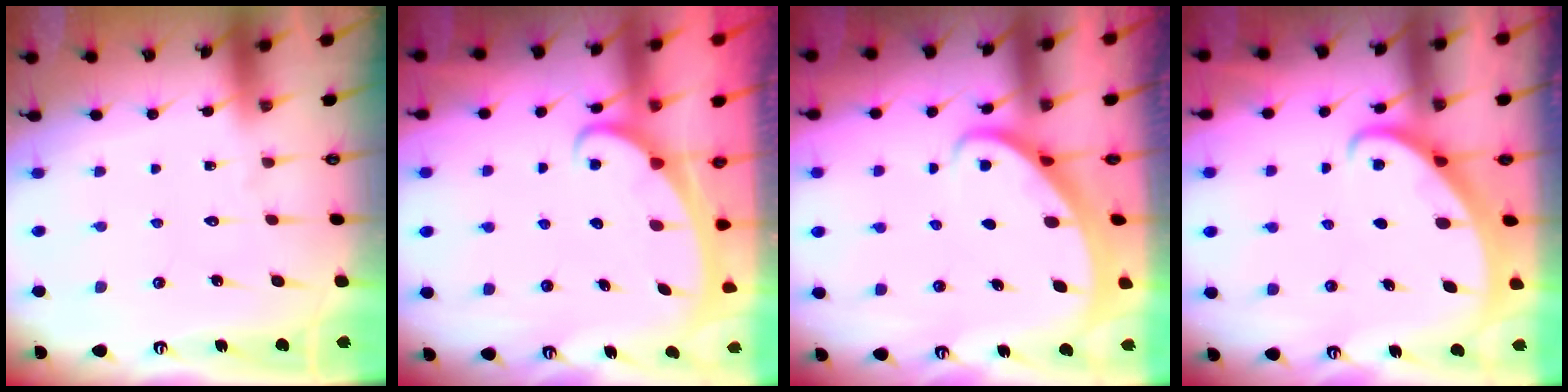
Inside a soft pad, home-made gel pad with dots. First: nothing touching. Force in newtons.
{"total": 2.3, "press": 2.3, "slide": 0.3}
{"total": 2.6, "press": 2.6, "slide": 0.4}
{"total": 2.1, "press": 2.0, "slide": 0.3}